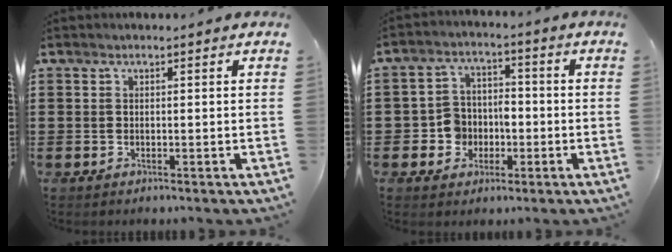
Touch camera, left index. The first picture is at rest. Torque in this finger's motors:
{"motor_torque": [0.54, 0.57, 0.20, 0.04]}